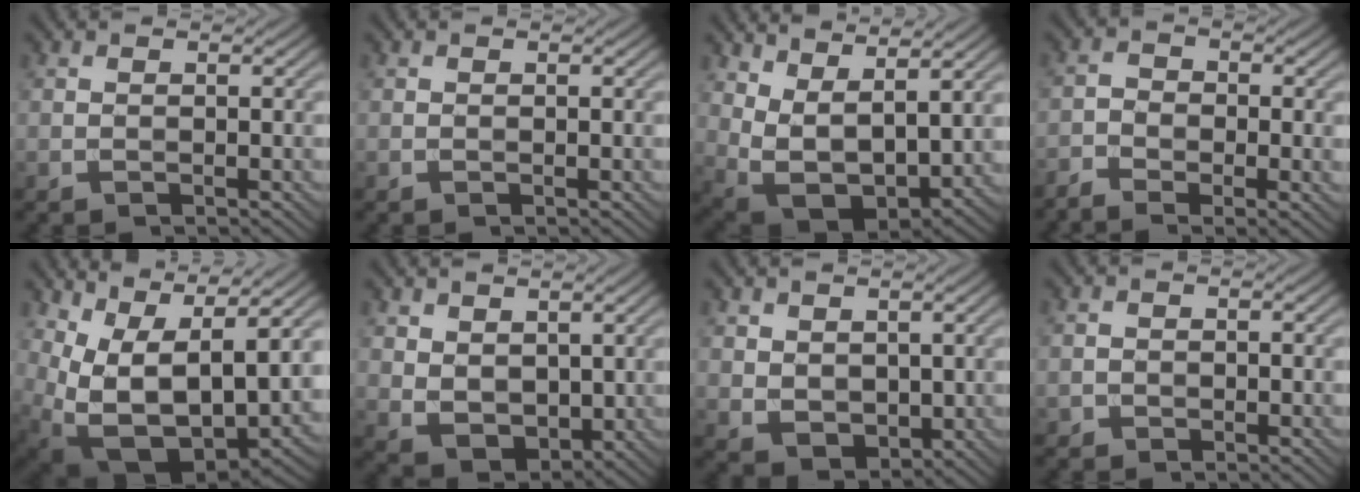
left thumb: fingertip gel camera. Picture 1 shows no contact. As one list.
[{"total": 0.0}, {"total": 11.9, "force": [4.8, 5.7, 9.2], "torque": [-0.200, -0.016, 0.107]}, {"total": 5.3, "force": [-3.3, 2.5, 3.4], "torque": [-0.069, -0.015, -0.061]}, {"total": 16.0, "force": [2.7, 9.7, 12.4], "torque": [-0.223, -0.017, 0.090]}, {"total": 5.5, "force": [2.2, 3.8, 3.4], "torque": [-0.086, -0.016, 0.052]}, {"total": 4.2, "force": [1.5, 3.1, 2.4], "torque": [-0.064, -0.012, 0.038]}, {"total": 0.8, "force": [-0.4, 0.7, 0.1], "torque": [0.000, -0.003, -0.009]}]